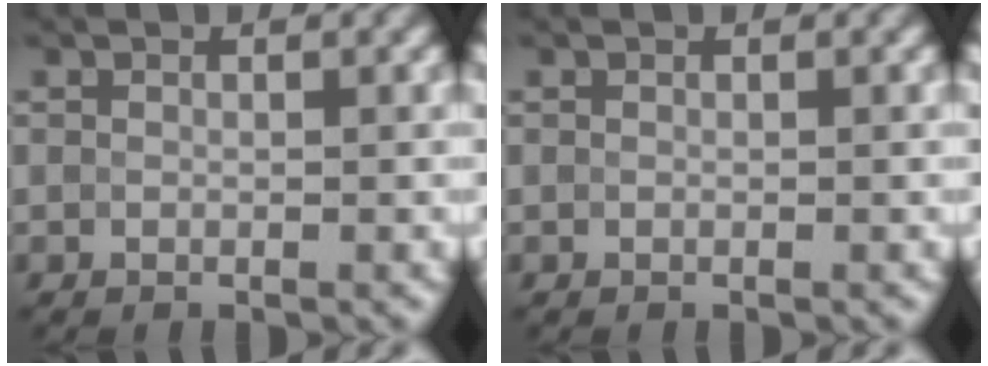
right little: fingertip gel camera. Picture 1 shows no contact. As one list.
[{"total": 0.0}]